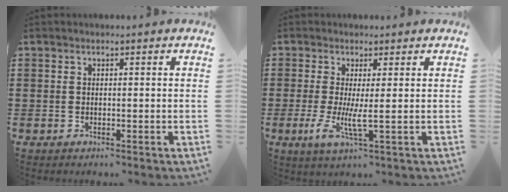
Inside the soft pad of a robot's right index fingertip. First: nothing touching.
{"total": 4.9, "force": [-0.4, 0.3, 4.8], "torque": [-0.096, -0.013, -0.007]}